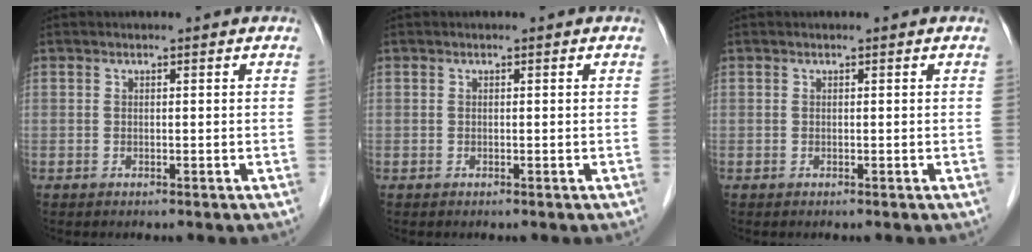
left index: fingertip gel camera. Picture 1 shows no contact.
{"total": 0.0}
{"total": 0.0}